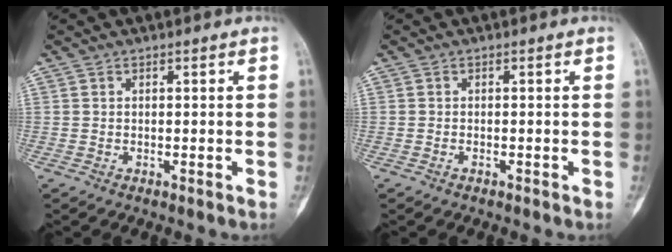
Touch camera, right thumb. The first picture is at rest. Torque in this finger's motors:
{"motor_torque": [-0.78, -0.04, -0.06, 0.27, -0.06]}